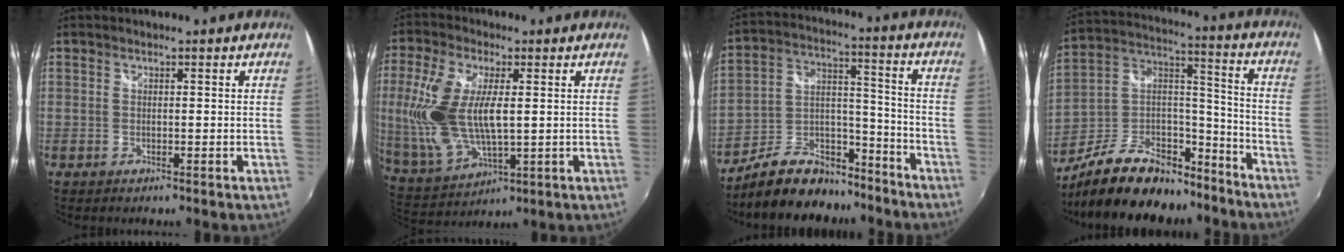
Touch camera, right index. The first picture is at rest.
{"total": 16.0, "force": [2.0, 7.3, 14.1], "torque": [-0.297, -0.001, 0.052]}
{"total": 15.5, "force": [-11.8, 7.7, 6.3], "torque": [-0.128, 0.042, -0.184]}
{"total": 21.4, "force": [-15.7, 10.3, 10.4], "torque": [-0.212, 0.047, -0.240]}